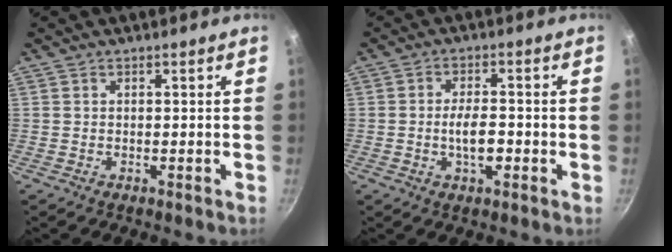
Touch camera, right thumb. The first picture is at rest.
{"total": 5.7, "force": [-1.3, 2.4, 5.0], "torque": [-0.076, 0.014, -0.022]}